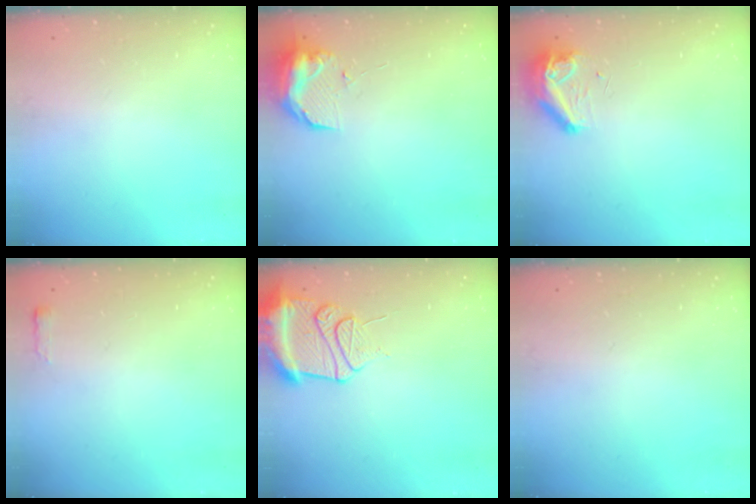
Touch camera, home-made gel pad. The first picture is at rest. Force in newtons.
{"total": 9.3, "press": 9.2, "slide": 0.7}
{"total": 8.4, "press": 8.2, "slide": 1.9}
{"total": 2.4, "press": 2.4, "slide": 0.4}
{"total": 12.9, "press": 12.8, "slide": 1.5}
{"total": 0.0}